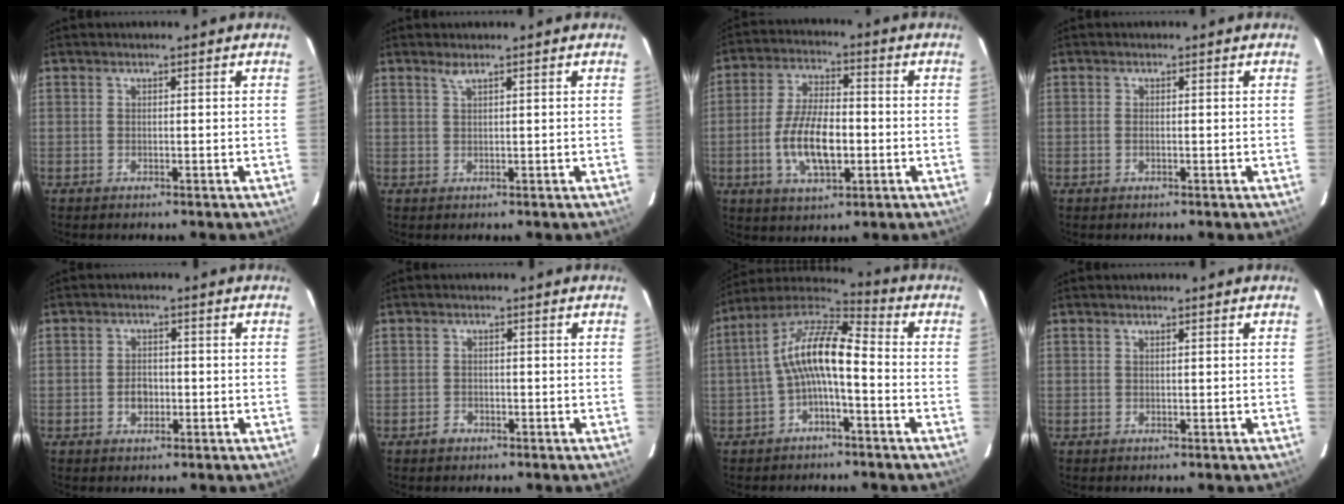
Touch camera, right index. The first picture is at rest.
{"total": 1.0, "force": [0.8, -0.1, 0.7], "torque": [-0.010, 0.001, 0.014]}
{"total": 11.4, "force": [-2.6, 5.0, 10.0], "torque": [-0.199, -0.001, -0.043]}
{"total": 0.7, "force": [-0.2, 0.3, 0.5], "torque": [-0.012, -0.002, -0.004]}
{"total": 3.1, "force": [-0.9, 2.3, 1.8], "torque": [-0.032, 0.002, -0.014]}
{"total": 1.9, "force": [-1.1, 1.6, 0.2], "torque": [-0.006, 0.005, -0.017]}
{"total": 11.3, "force": [-2.1, 3.5, 10.5], "torque": [-0.212, 0.022, -0.045]}
{"total": 0.0}